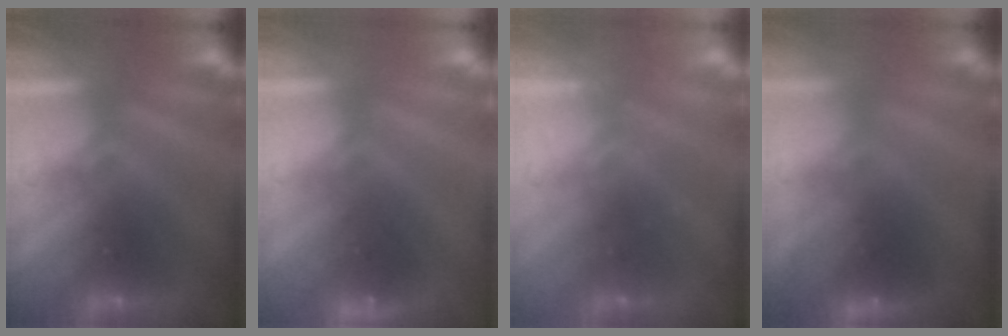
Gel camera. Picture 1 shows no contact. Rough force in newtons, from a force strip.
{"total": 4.4}
{"total": 2.1}
{"total": 2.8}